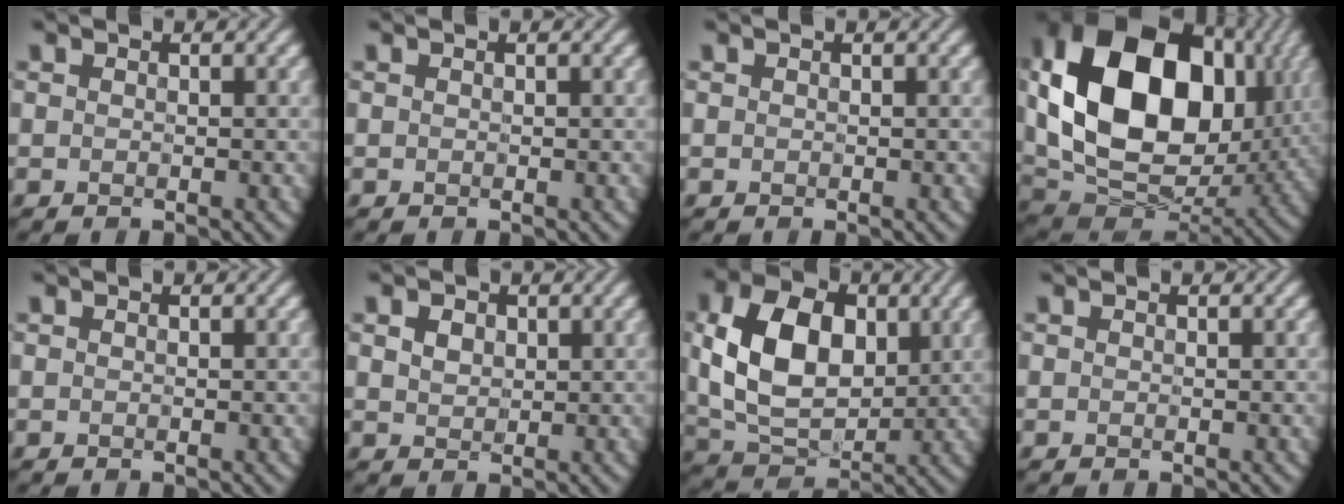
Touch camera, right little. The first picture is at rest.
{"total": 0.0}
{"total": 0.0}
{"total": 18.5, "force": [3.6, 12.6, 13.0], "torque": [-0.265, 0.008, 0.060]}
{"total": 0.0}
{"total": 2.1, "force": [0.7, 1.6, 1.2], "torque": [-0.028, 0.006, 0.003]}
{"total": 9.9, "force": [1.2, 6.5, 7.3], "torque": [-0.154, 0.003, 0.013]}
{"total": 0.0}